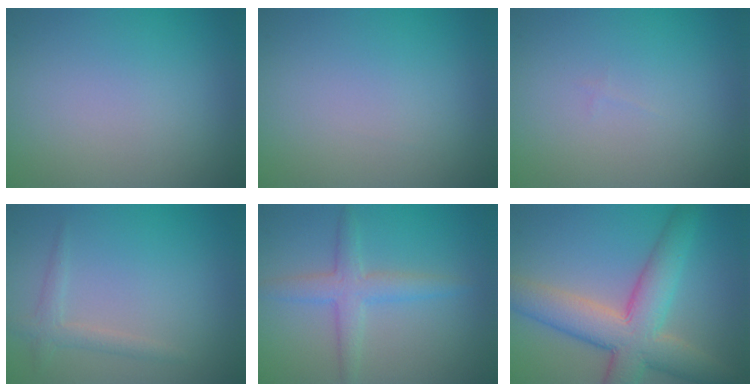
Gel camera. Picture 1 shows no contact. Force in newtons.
{"total": 0.0}
{"total": 0.0}
{"total": 1.5, "press": 1.5, "slide": 0.0}
{"total": 3.0, "press": 3.0, "slide": 0.1}
{"total": 8.3, "press": 8.3, "slide": 0.5}